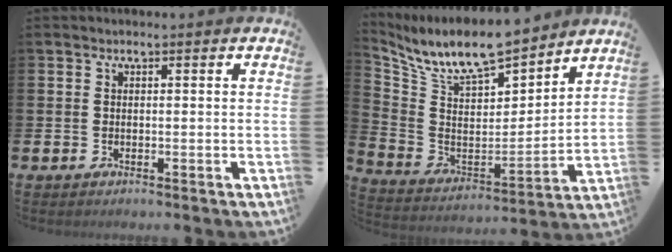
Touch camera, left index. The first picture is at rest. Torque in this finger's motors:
{"motor_torque": [1.56, -0.58, 0.29, 0.21]}